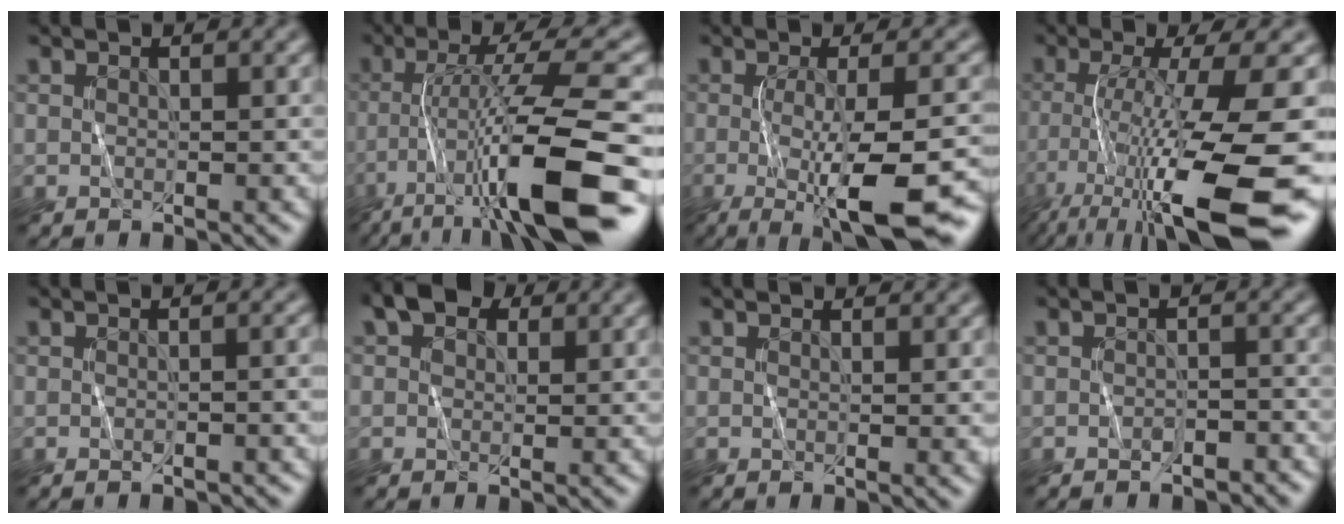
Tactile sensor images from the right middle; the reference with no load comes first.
{"total": 12.1, "force": [-6.3, 1.8, 10.1], "torque": [-0.160, 0.012, -0.102]}
{"total": 11.1, "force": [-3.9, 3.0, 9.9], "torque": [-0.148, -0.017, -0.047]}
{"total": 13.9, "force": [-6.7, 2.9, 11.8], "torque": [-0.211, -0.025, -0.107]}
{"total": 2.2, "force": [-0.5, 0.7, 2.0], "torque": [-0.016, 0.002, -0.007]}
{"total": 3.5, "force": [1.7, 2.3, 2.1], "torque": [-0.031, 0.008, 0.021]}
{"total": 1.4, "force": [1.2, 0.2, 0.7], "torque": [-0.006, -0.001, 0.018]}
{"total": 1.5, "force": [-1.3, 0.6, 0.6], "torque": [-0.010, 0.002, -0.019]}